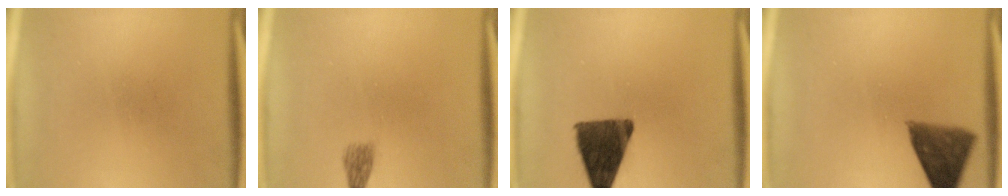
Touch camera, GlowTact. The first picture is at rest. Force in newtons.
{"total": 1.9}
{"total": 12.4}
{"total": 8.4}